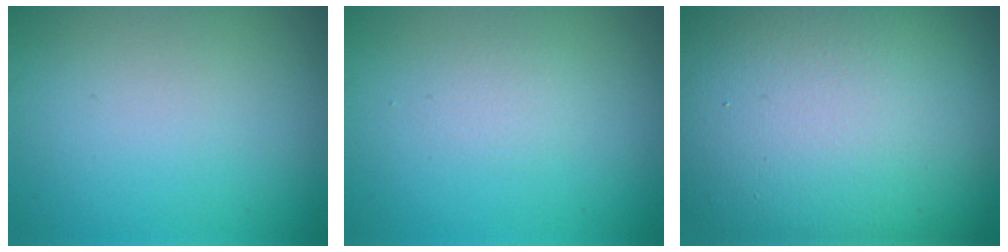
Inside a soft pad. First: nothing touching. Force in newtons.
{"total": 1.0, "press": 1.0, "slide": 0.1}
{"total": 22.5, "press": 22.5, "slide": 1.0}